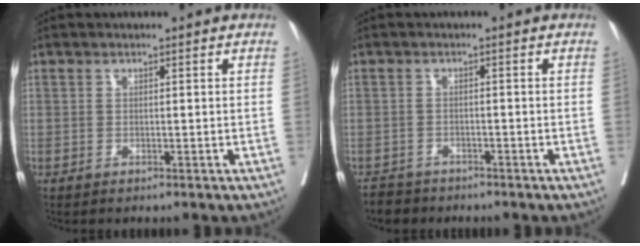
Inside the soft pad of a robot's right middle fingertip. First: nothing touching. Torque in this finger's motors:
{"motor_torque": [0.24, -0.24, 0.01, 0.00]}